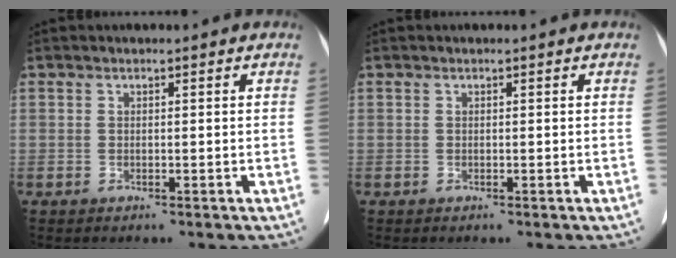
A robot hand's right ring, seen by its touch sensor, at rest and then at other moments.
{"total": 0.0}